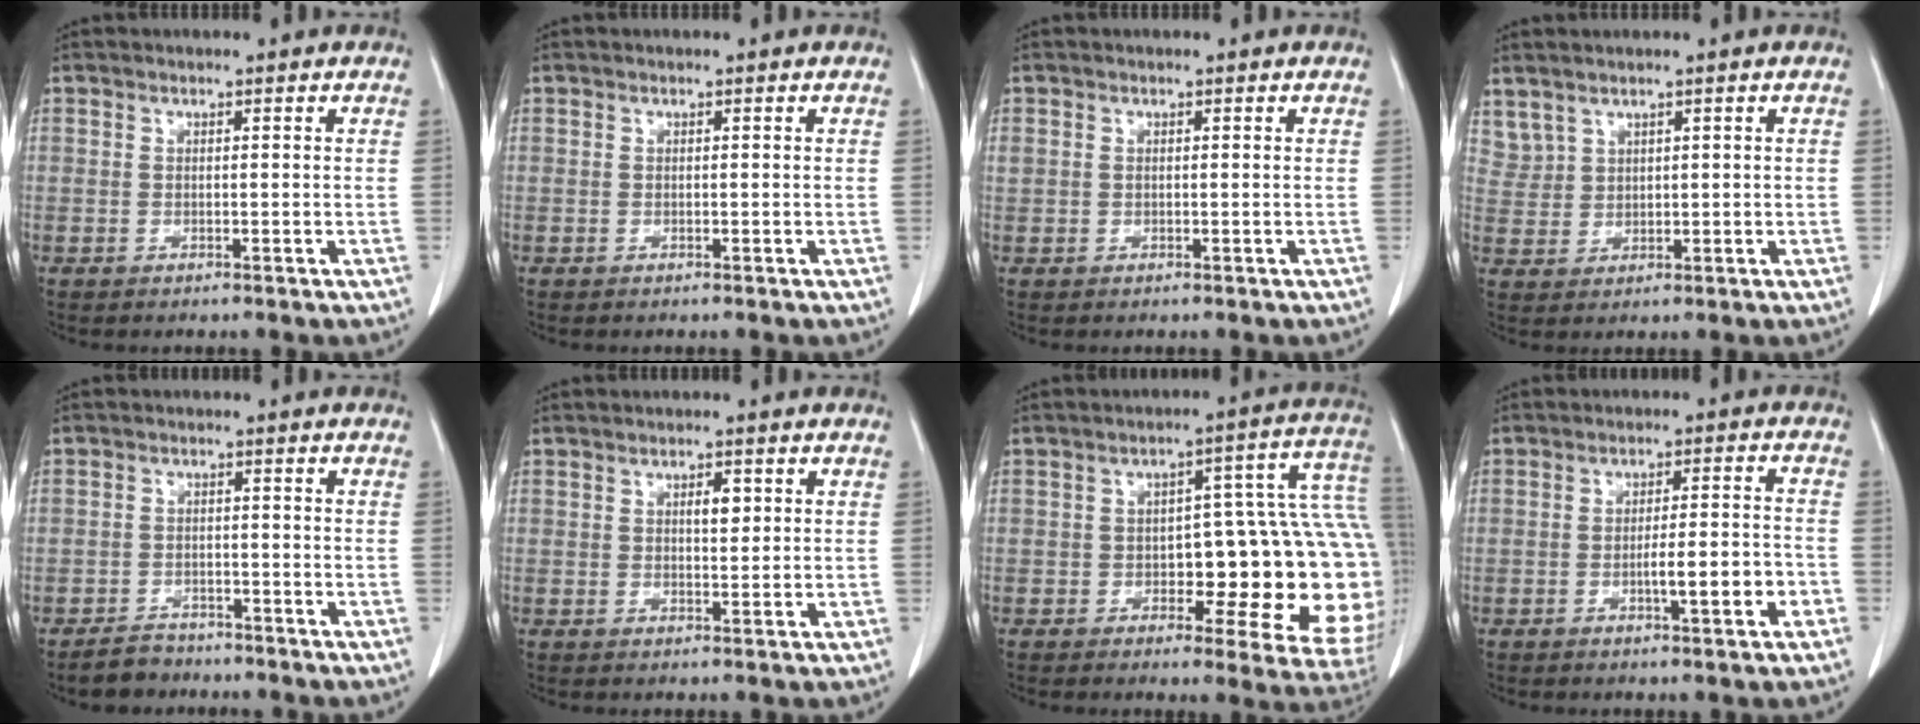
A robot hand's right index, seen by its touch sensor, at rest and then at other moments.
{"total": 0.0}
{"total": 1.1, "force": [0.3, 1.0, 0.5], "torque": [-0.013, 0.012, 0.010]}
{"total": 3.9, "force": [3.0, 2.5, 0.6], "torque": [-0.013, 0.010, 0.074]}
{"total": 3.5, "force": [-2.8, 2.0, -0.1], "torque": [-0.002, 0.007, -0.047]}
{"total": 2.5, "force": [0.9, 1.0, 2.1], "torque": [-0.029, 0.000, 0.013]}
{"total": 20.3, "force": [-1.8, 6.8, 19.1], "torque": [-0.157, 0.039, -0.010]}
{"total": 6.6, "force": [-2.5, 0.8, 6.1], "torque": [-0.090, 0.010, -0.035]}